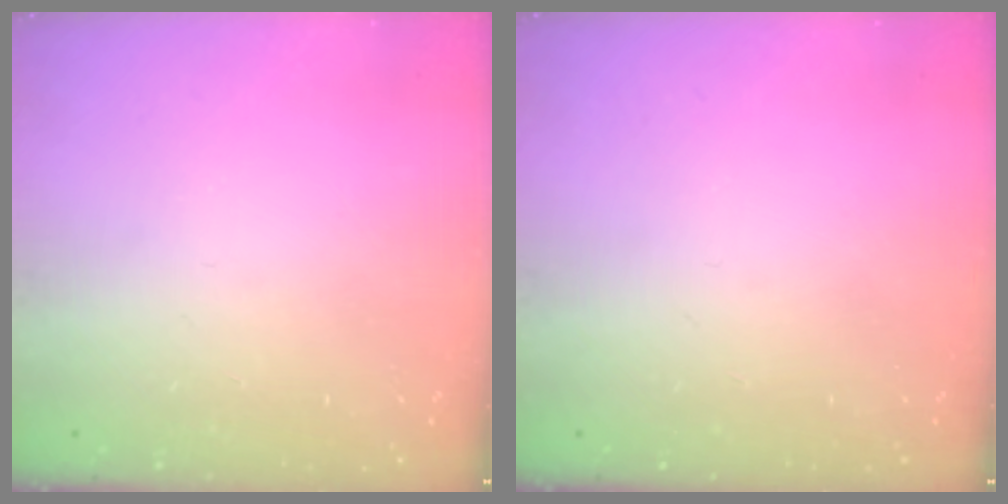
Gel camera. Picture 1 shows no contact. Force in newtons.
{"total": 0.0}